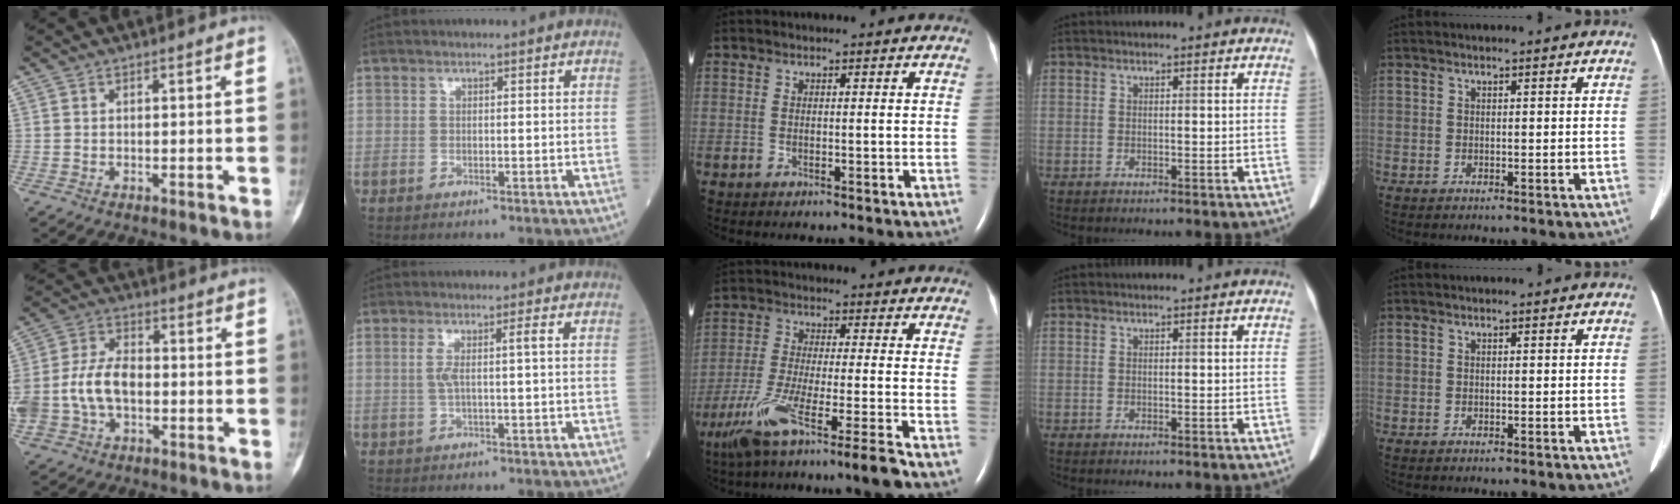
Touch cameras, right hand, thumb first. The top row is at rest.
{"thumb": {"total": 12.1, "force": [-1.6, 8.1, 8.9], "torque": [-0.178, 0.028, -0.031]}, "index": {"total": 2.8, "force": [0.2, -0.3, 2.7], "torque": [-0.057, 0.006, 0.005]}, "middle": {"total": 12.2, "force": [-8.6, -1.7, 8.5], "torque": [-0.152, -0.042, -0.150]}}